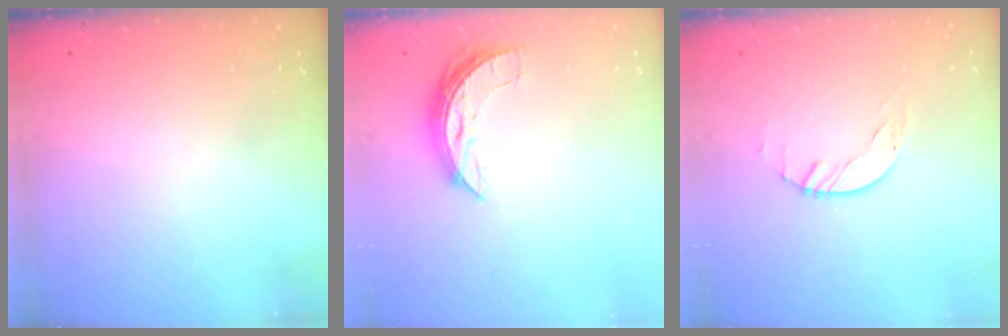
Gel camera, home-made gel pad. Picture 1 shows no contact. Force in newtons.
{"total": 6.8, "press": 6.8, "slide": 0.4}
{"total": 1.5, "press": 1.4, "slide": 0.1}